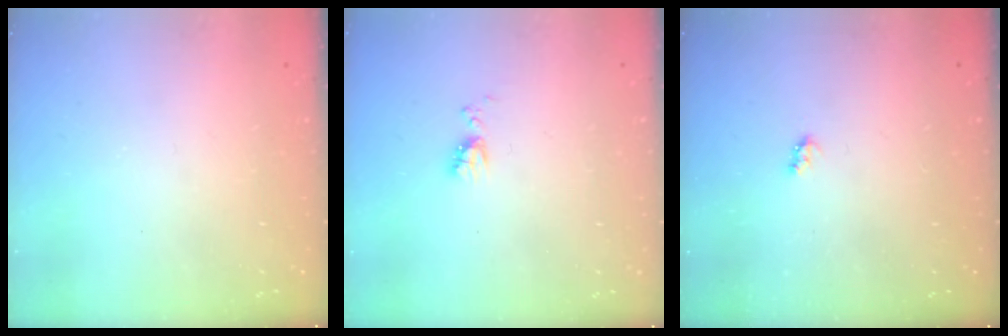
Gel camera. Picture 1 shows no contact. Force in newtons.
{"total": 5.7, "press": 5.7, "slide": 0.8}
{"total": 2.6, "press": 2.6, "slide": 0.4}